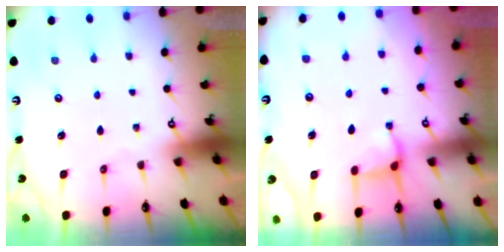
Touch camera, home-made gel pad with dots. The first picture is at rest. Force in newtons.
{"total": 2.5, "press": 2.5, "slide": 0.5}